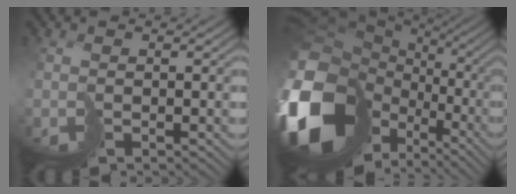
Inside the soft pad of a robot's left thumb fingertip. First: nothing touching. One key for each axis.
{"total": 21.4, "fx": -5.6, "fy": 16.5, "fz": 12.4, "tx": -0.333, "ty": -0.046, "tz": -0.075}